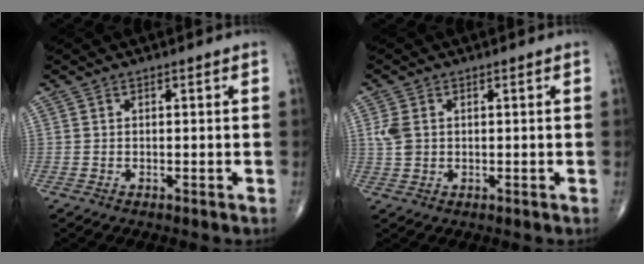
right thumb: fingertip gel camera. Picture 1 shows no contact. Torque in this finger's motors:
{"motor_torque": [0.01, 0.01, 0.39, 0.17, 0.02]}